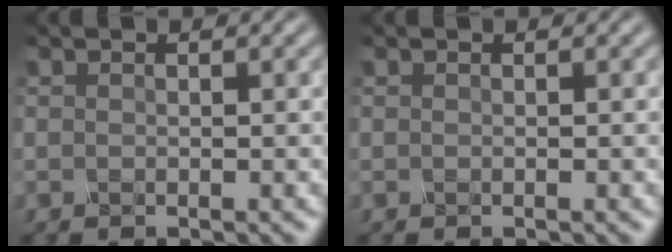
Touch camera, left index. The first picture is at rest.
{"total": 0.0}